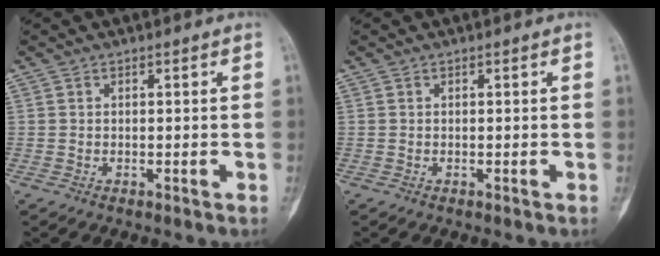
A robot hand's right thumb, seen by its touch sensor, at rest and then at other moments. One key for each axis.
{"total": 0.0}